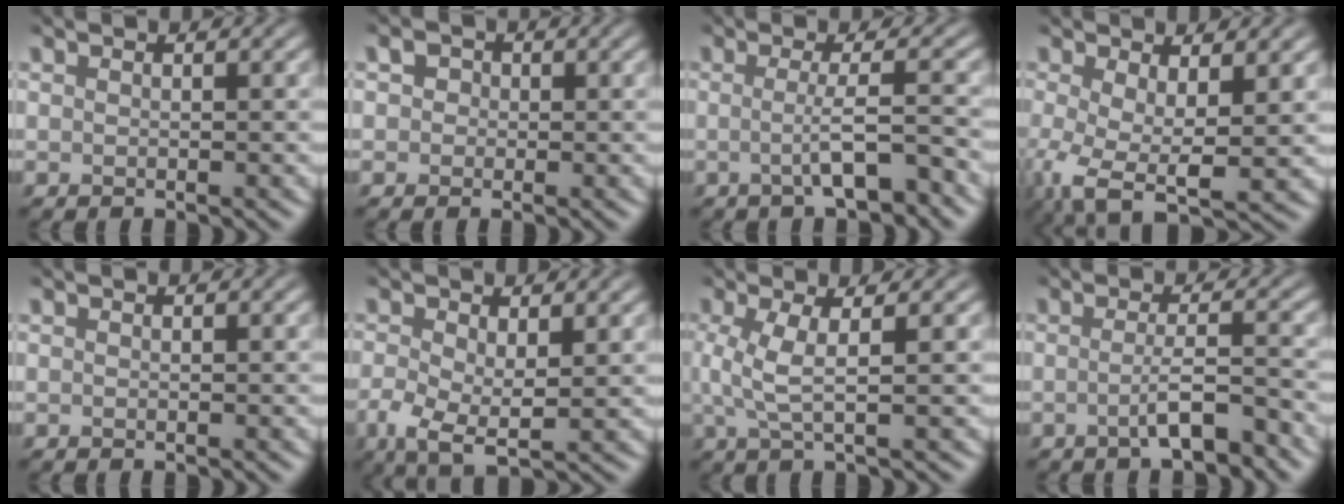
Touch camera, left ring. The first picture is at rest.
{"total": 1.3, "force": [0.3, 1.2, 0.4], "torque": [0.003, 0.002, -0.004]}
{"total": 3.9, "force": [-0.8, 0.8, 3.8], "torque": [-0.056, 0.002, -0.017]}
{"total": 6.0, "force": [-0.8, 2.1, 5.5], "torque": [-0.108, -0.010, -0.019]}
{"total": 0.0}
{"total": 4.2, "force": [-0.5, 1.9, 3.8], "torque": [-0.080, -0.011, -0.011]}
{"total": 3.4, "force": [0.5, 0.7, 3.3], "torque": [-0.069, 0.002, 0.010]}
{"total": 3.3, "force": [-1.3, 0.6, 3.0], "torque": [-0.047, 0.008, -0.029]}